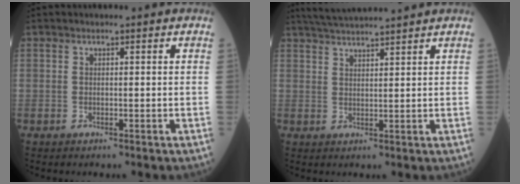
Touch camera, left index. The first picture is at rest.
{"total": 7.6, "force": [7.1, -1.1, 2.6], "torque": [-0.051, 0.027, 0.117]}